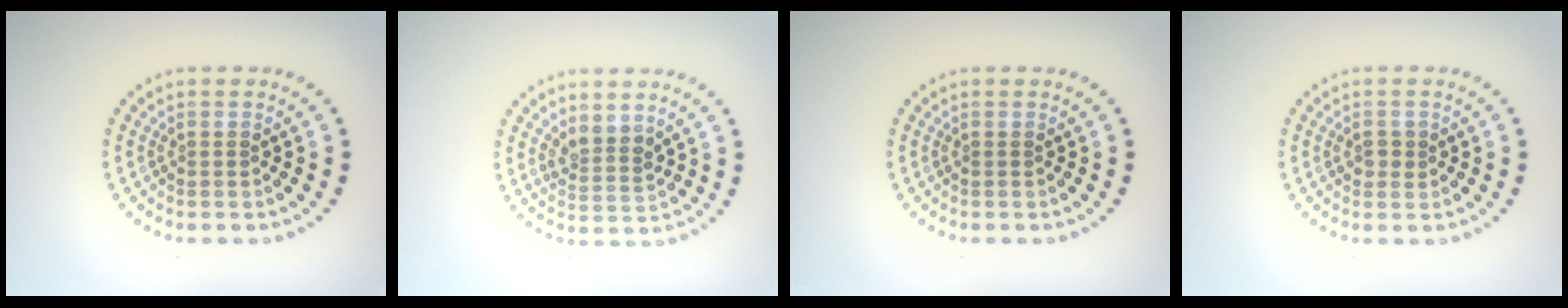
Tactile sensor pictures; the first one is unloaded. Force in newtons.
{"total": 2.2, "press": 1.8, "slide": 1.4}
{"total": 0.0}
{"total": 1.4, "press": 1.3, "slide": 0.2}